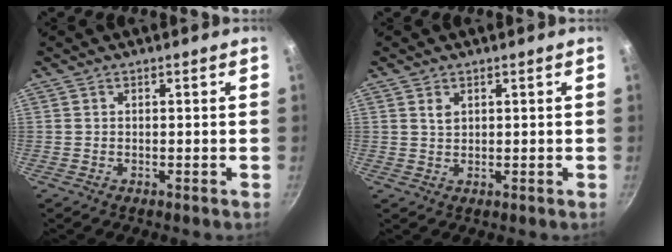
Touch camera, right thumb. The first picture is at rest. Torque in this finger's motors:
{"motor_torque": [-0.47, 0.39, -0.09, 0.25, 0.11]}